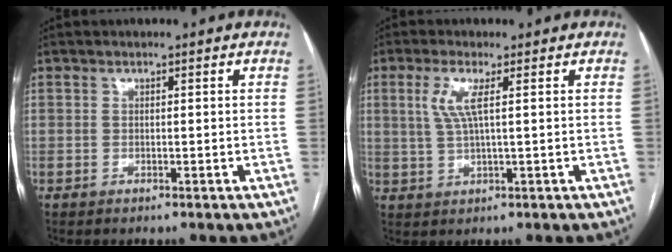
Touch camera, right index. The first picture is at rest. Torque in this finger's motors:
{"motor_torque": [0.24, 0.21, 0.34, 0.11]}